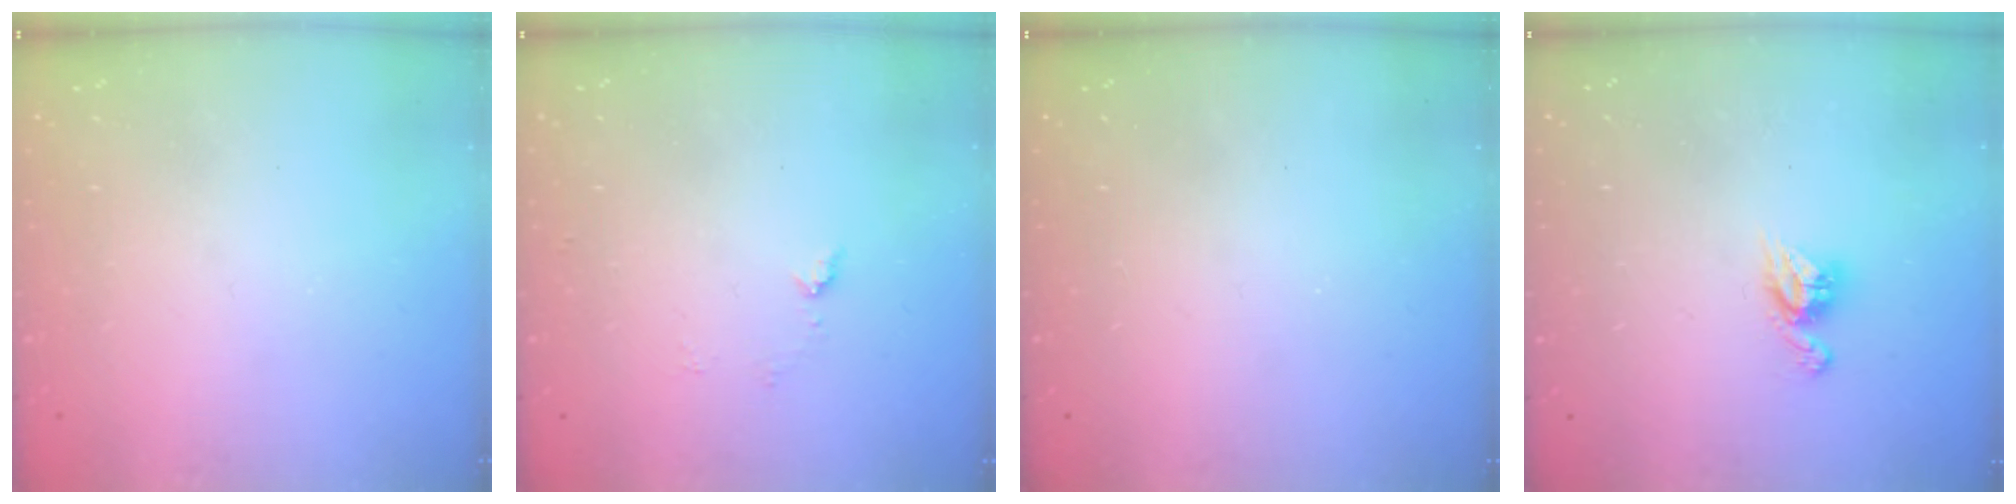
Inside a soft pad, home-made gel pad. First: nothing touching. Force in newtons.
{"total": 5.2, "press": 5.1, "slide": 0.6}
{"total": 0.0}
{"total": 6.7, "press": 6.7, "slide": 0.4}